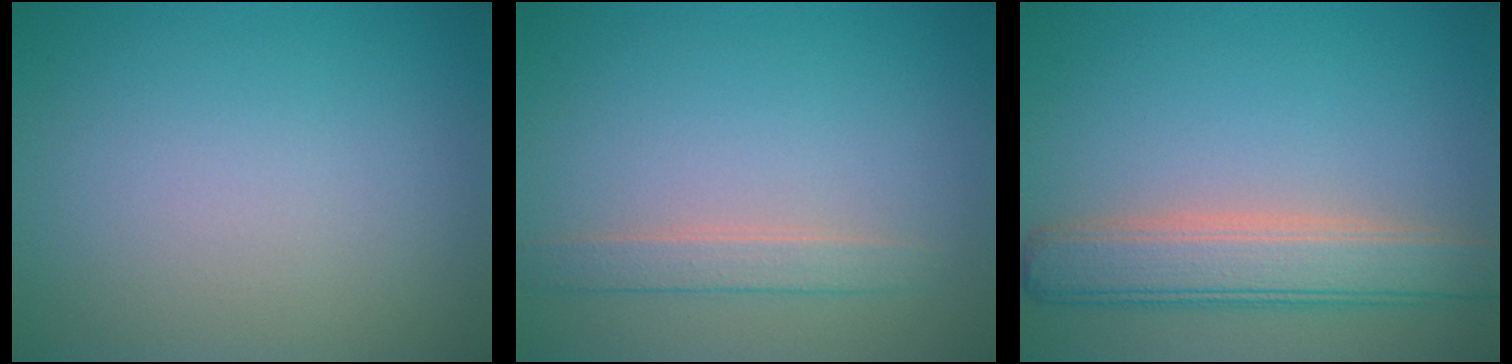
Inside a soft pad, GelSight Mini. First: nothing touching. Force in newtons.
{"total": 1.9, "press": 1.9, "slide": 0.1}
{"total": 5.3, "press": 5.3, "slide": 0.4}